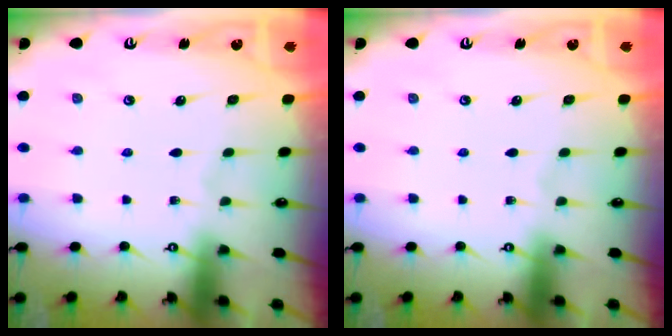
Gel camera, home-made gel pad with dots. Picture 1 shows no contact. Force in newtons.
{"total": 0.0}